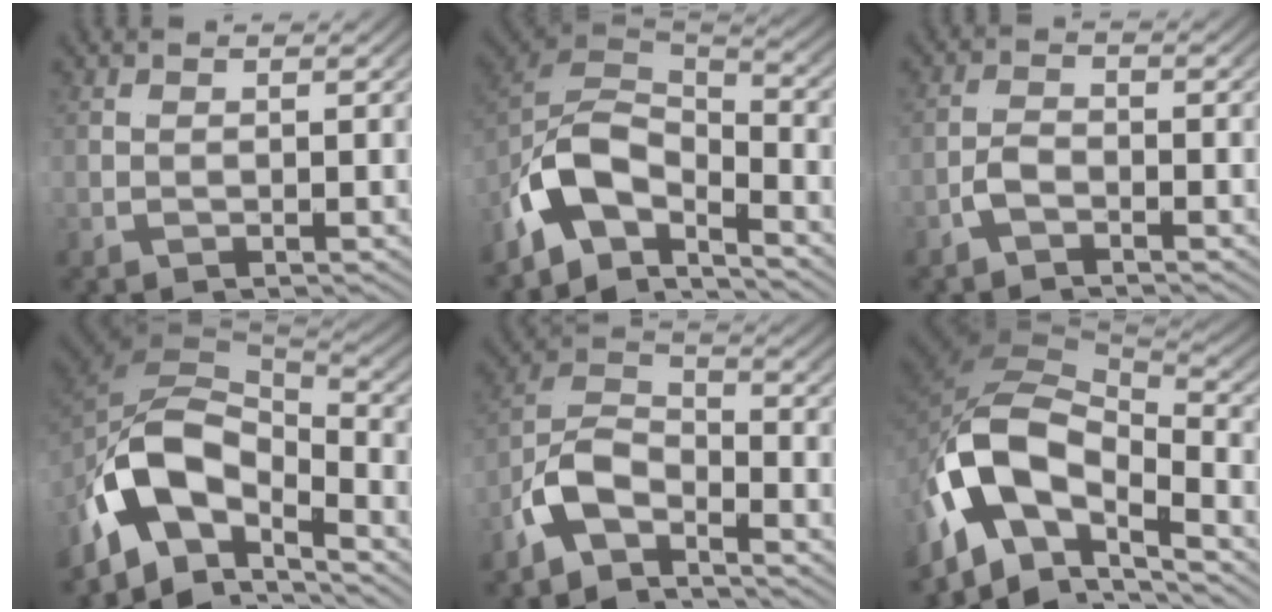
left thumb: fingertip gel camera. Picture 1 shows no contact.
{"total": 10.6, "force": [-0.1, 6.3, 8.6], "torque": [-0.190, -0.006, -0.003]}
{"total": 2.3, "force": [-2.1, 0.8, -0.5], "torque": [-0.004, 0.009, -0.047]}
{"total": 13.7, "force": [-0.3, 8.2, 11.0], "torque": [-0.239, -0.023, 0.003]}
{"total": 4.9, "force": [-1.2, 2.7, 3.9], "torque": [-0.096, 0.010, -0.033]}
{"total": 12.6, "force": [-1.1, 7.7, 10.0], "torque": [-0.217, -0.021, -0.010]}